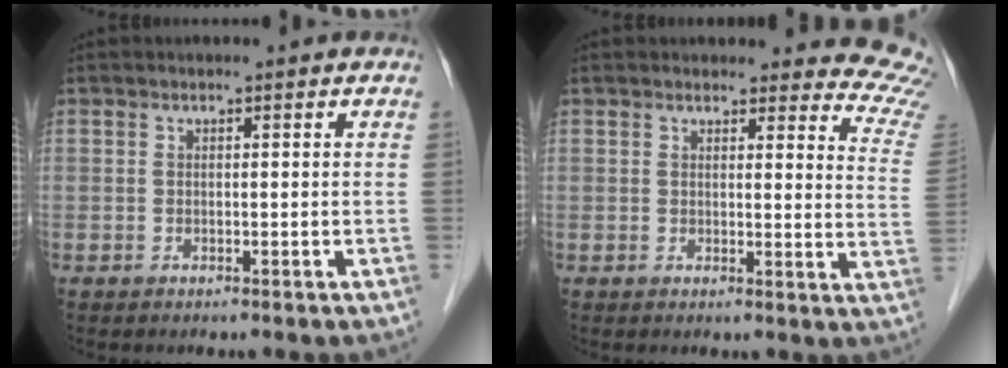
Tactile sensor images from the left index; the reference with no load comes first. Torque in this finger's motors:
{"motor_torque": [0.78, -1.04, 0.25, 0.03]}